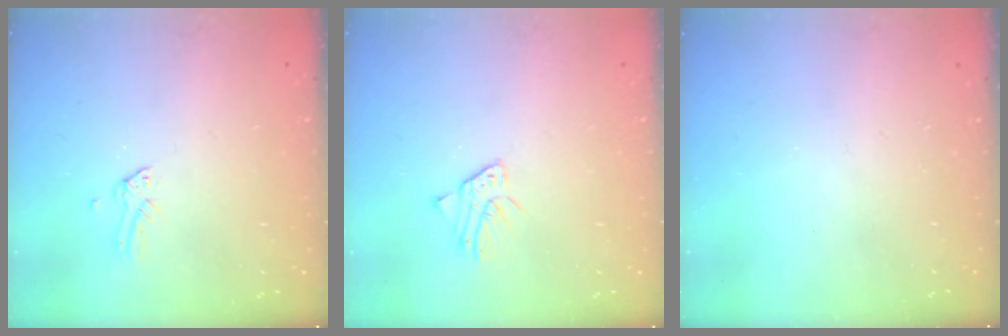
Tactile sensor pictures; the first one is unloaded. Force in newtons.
{"total": 1.3, "press": 1.3, "slide": 0.1}
{"total": 0.0}